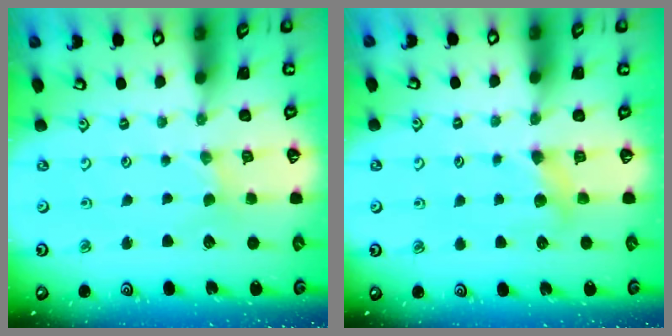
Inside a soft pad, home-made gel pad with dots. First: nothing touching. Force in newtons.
{"total": 4.3, "press": 4.2, "slide": 0.9}